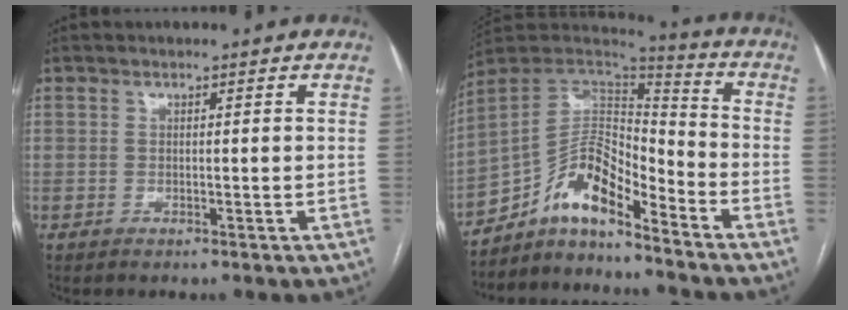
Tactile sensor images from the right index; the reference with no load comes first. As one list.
[{"total": 11.9, "force": [-8.9, 3.2, 7.3], "torque": [-0.123, 0.037, -0.159]}]